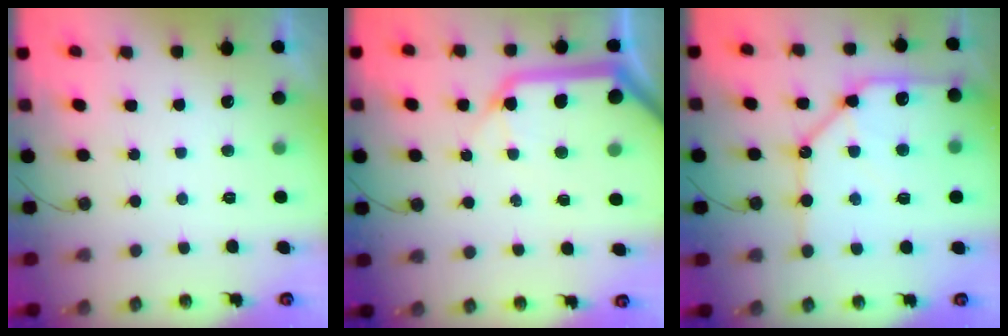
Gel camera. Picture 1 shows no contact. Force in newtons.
{"total": 17.0, "press": 16.8, "slide": 2.6}
{"total": 20.0, "press": 19.9, "slide": 2.3}